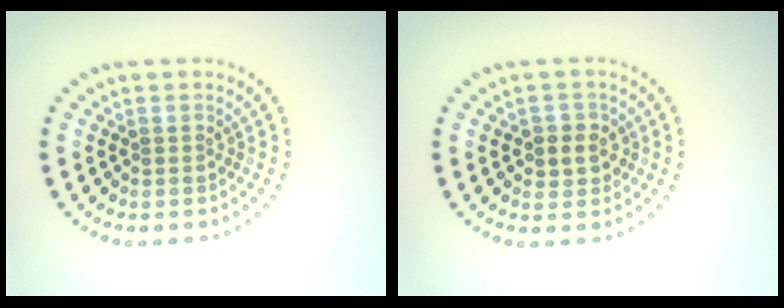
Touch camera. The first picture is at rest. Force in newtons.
{"total": 2.3, "press": 2.2, "slide": 0.7}